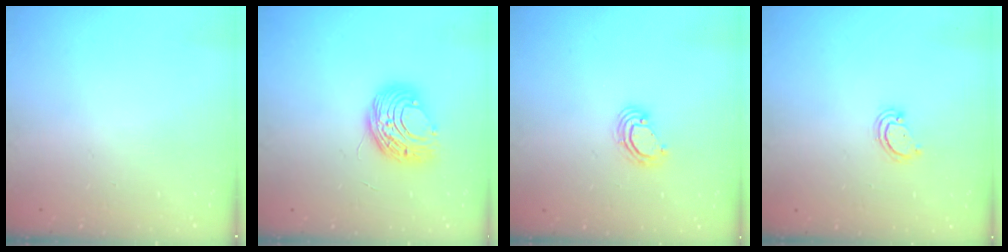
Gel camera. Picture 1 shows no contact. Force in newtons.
{"total": 9.0, "press": 8.9, "slide": 0.5}
{"total": 4.8, "press": 4.8, "slide": 0.3}
{"total": 2.3, "press": 2.3, "slide": 0.3}